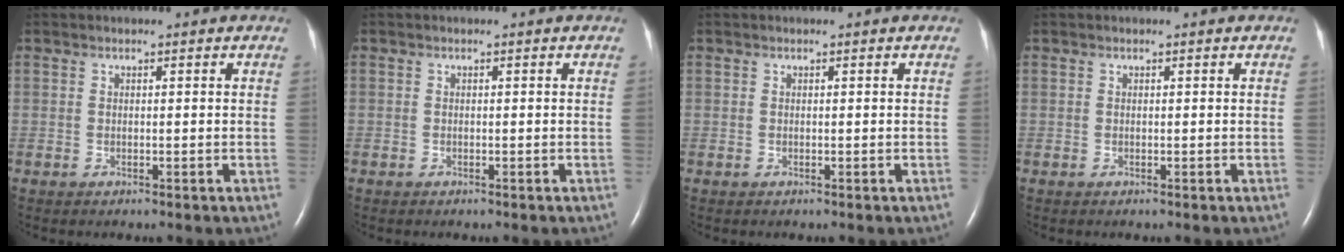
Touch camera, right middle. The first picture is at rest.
{"total": 0.0}
{"total": 0.0}
{"total": 0.0}